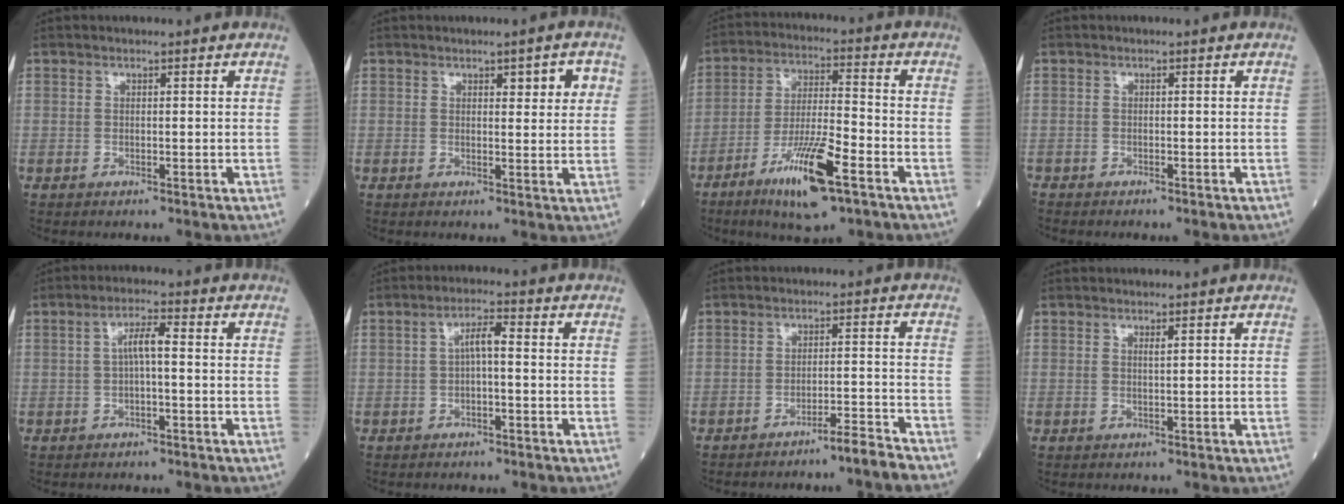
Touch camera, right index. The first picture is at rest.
{"total": 3.6, "force": [1.6, 1.1, 3.1], "torque": [-0.036, 0.004, 0.021]}
{"total": 12.3, "force": [-6.7, 1.7, 10.2], "torque": [-0.190, -0.017, -0.118]}
{"total": 1.4, "force": [-1.4, 0.2, 0.3], "torque": [-0.006, -0.002, -0.022]}
{"total": 3.5, "force": [0.0, 0.6, 3.5], "torque": [-0.061, 0.011, 0.000]}
{"total": 3.2, "force": [-0.1, 0.6, 3.1], "torque": [-0.052, 0.011, -0.002]}
{"total": 4.4, "force": [-4.0, -1.0, 1.7], "torque": [-0.019, -0.008, -0.065]}
{"total": 0.8, "force": [0.4, -0.1, 0.7], "torque": [-0.014, -0.003, 0.007]}